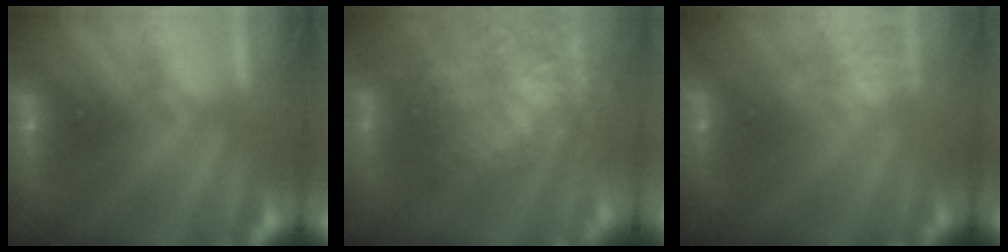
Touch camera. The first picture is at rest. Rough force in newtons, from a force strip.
{"total": 10.8}
{"total": 4.6}